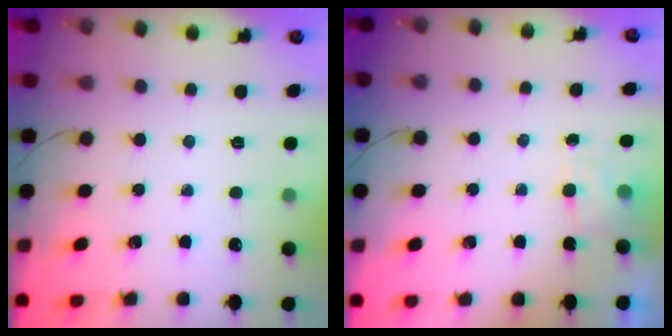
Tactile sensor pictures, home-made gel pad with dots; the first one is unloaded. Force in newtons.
{"total": 3.5, "press": 3.3, "slide": 1.1}